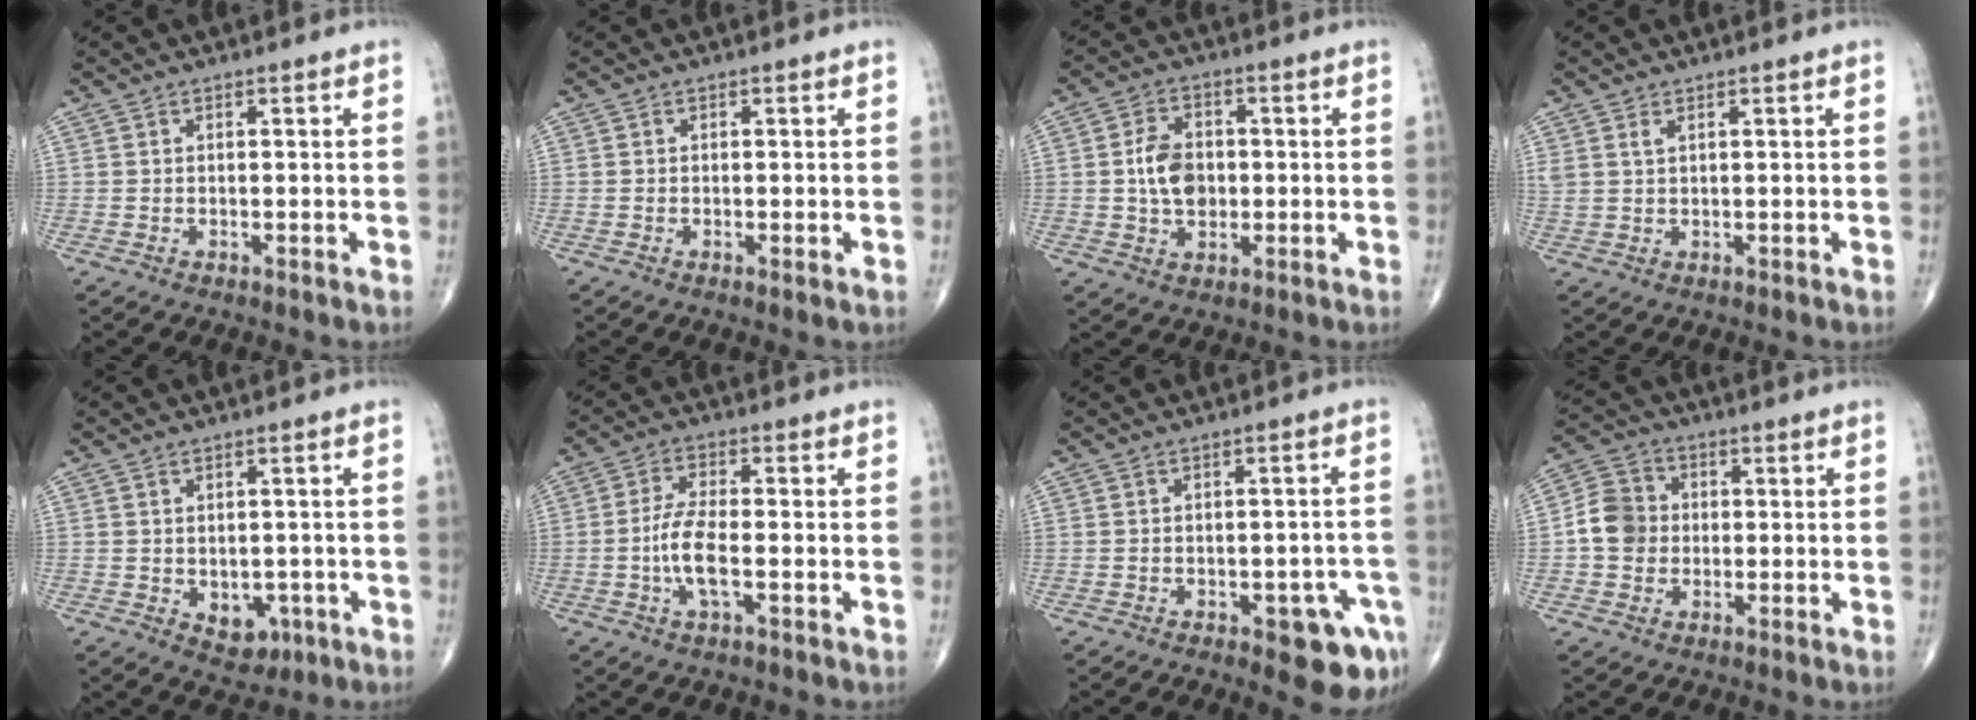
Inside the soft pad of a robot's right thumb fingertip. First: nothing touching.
{"total": 0.7, "force": [-0.2, 0.1, 0.7], "torque": [-0.017, -0.004, -0.007]}
{"total": 7.6, "force": [-0.1, 5.3, 5.4], "torque": [-0.082, 0.008, -0.003]}
{"total": 1.6, "force": [1.0, 0.7, 1.1], "torque": [-0.028, 0.004, 0.027]}
{"total": 5.5, "force": [-1.4, 3.9, 3.5], "torque": [-0.023, 0.003, -0.006]}
{"total": 6.8, "force": [-1.7, 2.1, 6.2], "torque": [-0.133, 0.009, -0.036]}
{"total": 8.8, "force": [-4.1, 3.4, 7.0], "torque": [-0.059, 0.019, -0.046]}
{"total": 7.6, "force": [-0.5, 6.7, 3.5], "torque": [-0.047, 0.020, -0.021]}